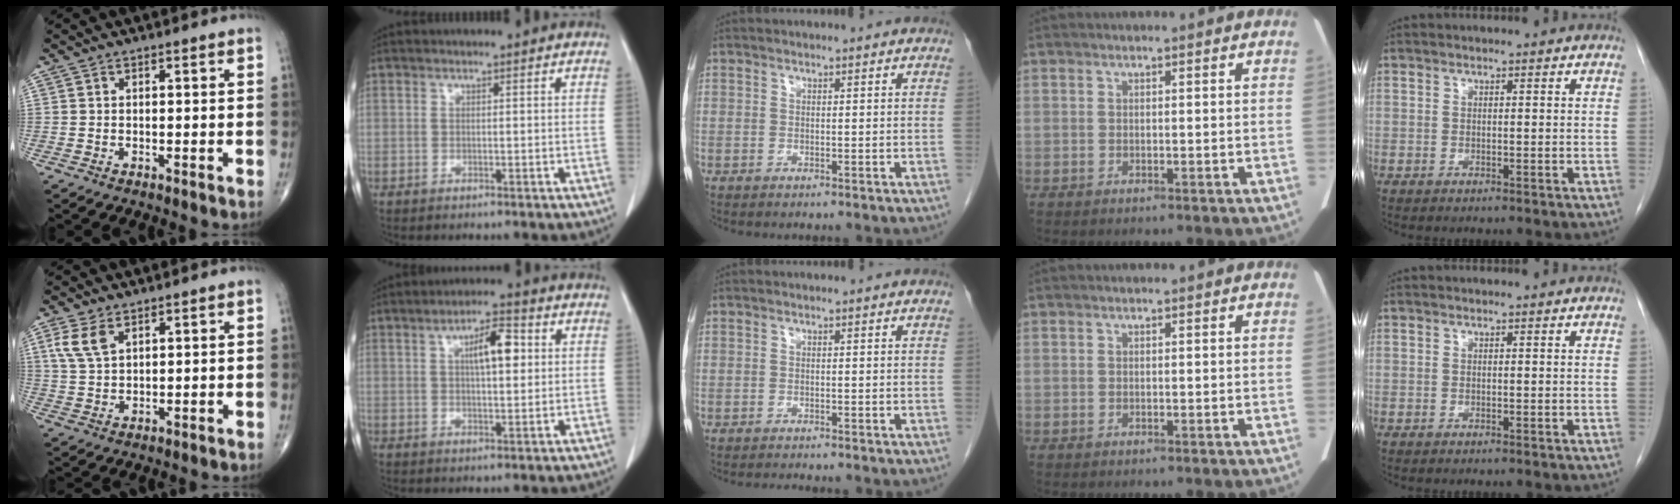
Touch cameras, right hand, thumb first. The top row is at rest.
{"thumb": {"total": 5.3, "force": [2.7, 2.8, 3.6], "torque": [-0.077, -0.002, 0.061]}, "index": {"total": 6.7, "force": [1.8, 1.9, 6.2], "torque": [-0.101, 0.011, 0.029]}, "middle": {"total": 1.6, "force": [-1.5, -0.1, 0.5], "torque": [-0.011, -0.006, -0.021]}}